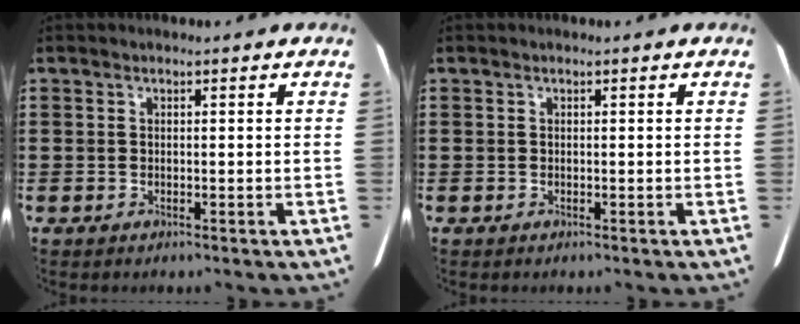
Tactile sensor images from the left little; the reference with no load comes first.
{"total": 0.0}